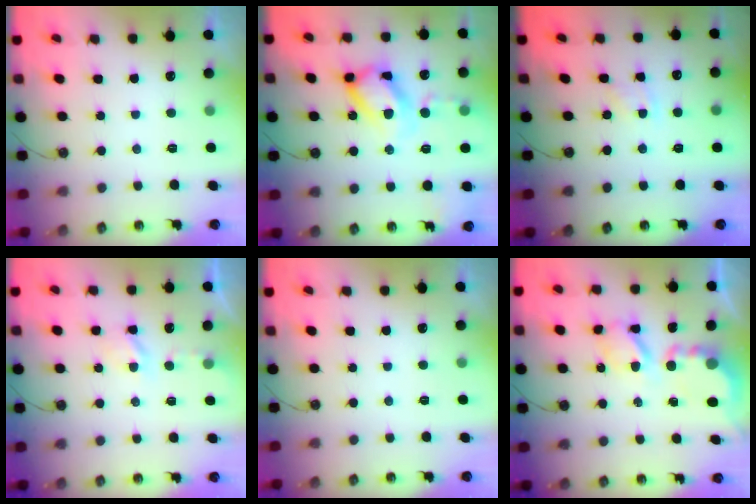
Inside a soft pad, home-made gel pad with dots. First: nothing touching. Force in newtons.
{"total": 17.7, "press": 17.6, "slide": 1.5}
{"total": 5.1, "press": 5.0, "slide": 0.6}
{"total": 3.7, "press": 3.6, "slide": 0.7}
{"total": 0.0}
{"total": 6.8, "press": 6.8, "slide": 0.5}